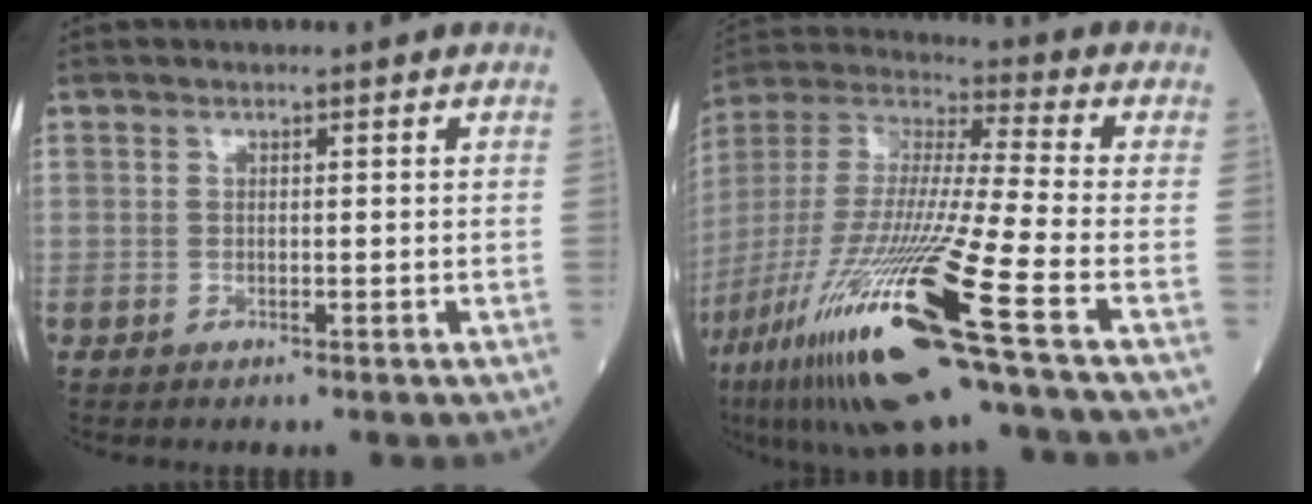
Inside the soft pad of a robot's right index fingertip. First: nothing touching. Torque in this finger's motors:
{"motor_torque": [1.80, -0.34, 1.05, 0.21]}